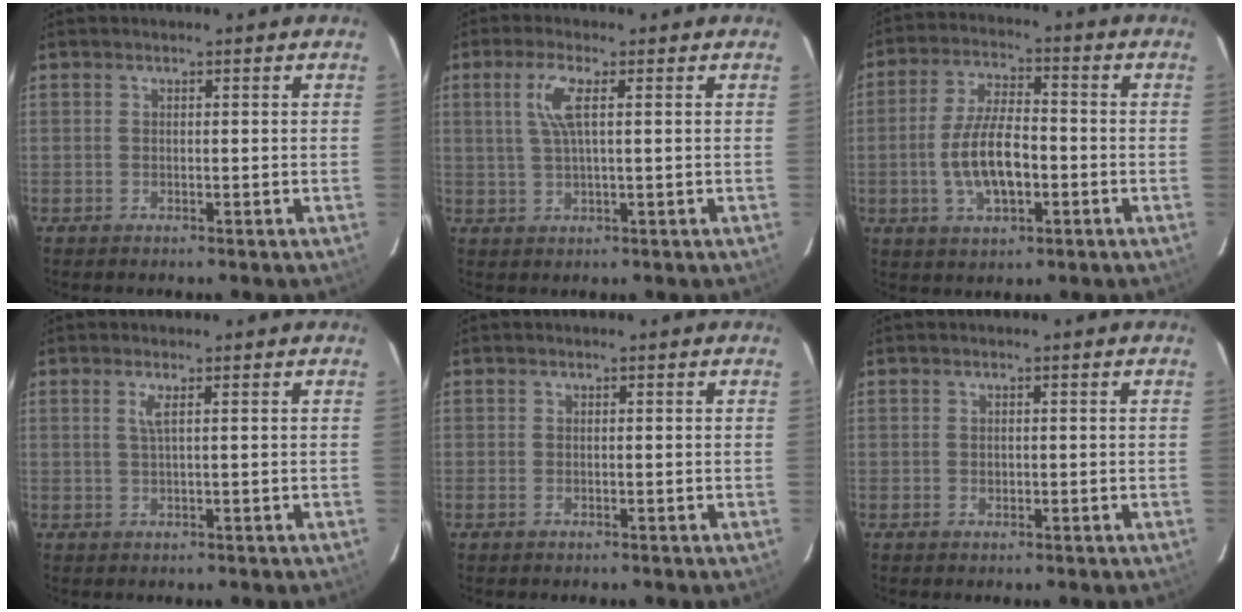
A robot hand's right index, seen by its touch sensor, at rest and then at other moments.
{"total": 4.9, "force": [1.3, 0.6, 4.7], "torque": [-0.096, 0.002, 0.029]}
{"total": 10.5, "force": [-2.5, 4.4, 9.2], "torque": [-0.186, 0.001, -0.039]}
{"total": 1.6, "force": [0.5, -0.2, 1.5], "torque": [-0.031, -0.001, 0.010]}
{"total": 0.5, "force": [-0.2, 0.3, 0.4], "torque": [-0.008, -0.001, -0.005]}
{"total": 0.8, "force": [-0.1, 0.7, 0.4], "torque": [-0.005, 0.000, 0.000]}